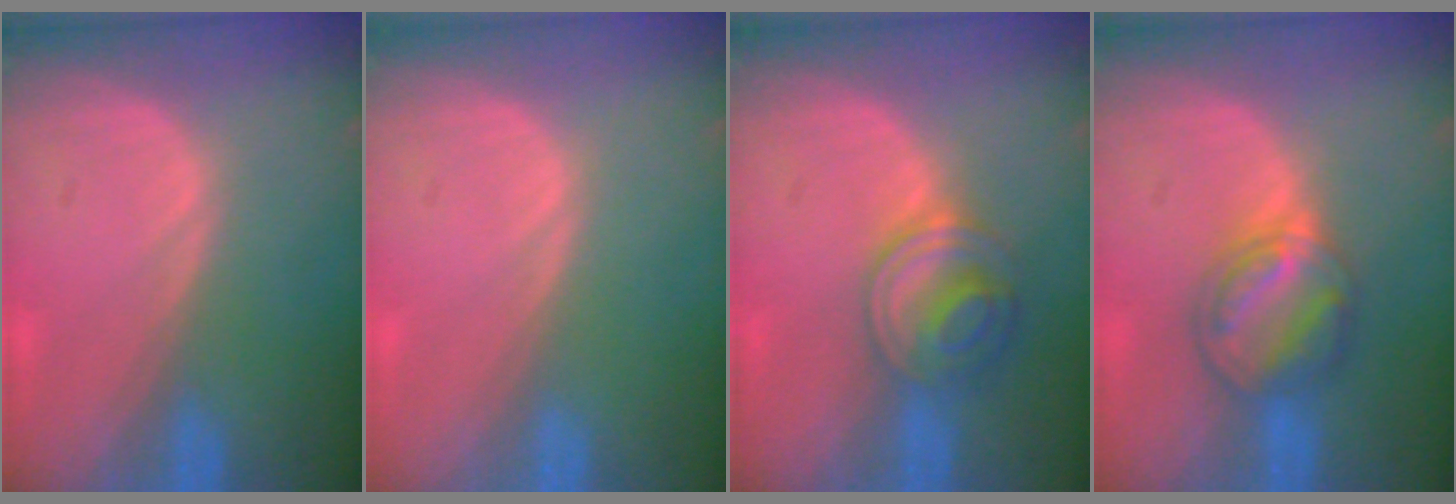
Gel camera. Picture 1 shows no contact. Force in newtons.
{"total": 0.0}
{"total": 6.0, "press": 5.4, "slide": 2.6}
{"total": 6.1, "press": 6.0, "slide": 0.8}